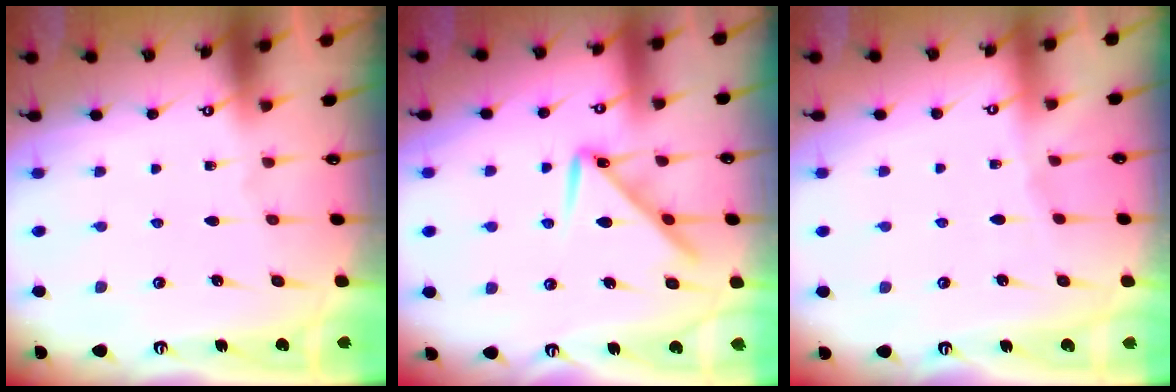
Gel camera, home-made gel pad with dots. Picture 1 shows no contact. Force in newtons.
{"total": 10.3, "press": 10.3, "slide": 0.4}
{"total": 2.4, "press": 2.4, "slide": 0.4}